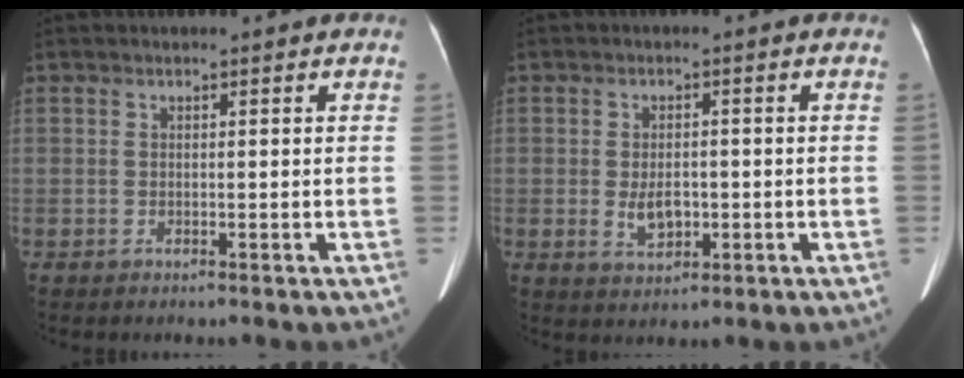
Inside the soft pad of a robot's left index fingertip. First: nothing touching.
{"total": 4.1, "force": [-0.8, 2.4, 3.2], "torque": [-0.059, 0.001, -0.006]}